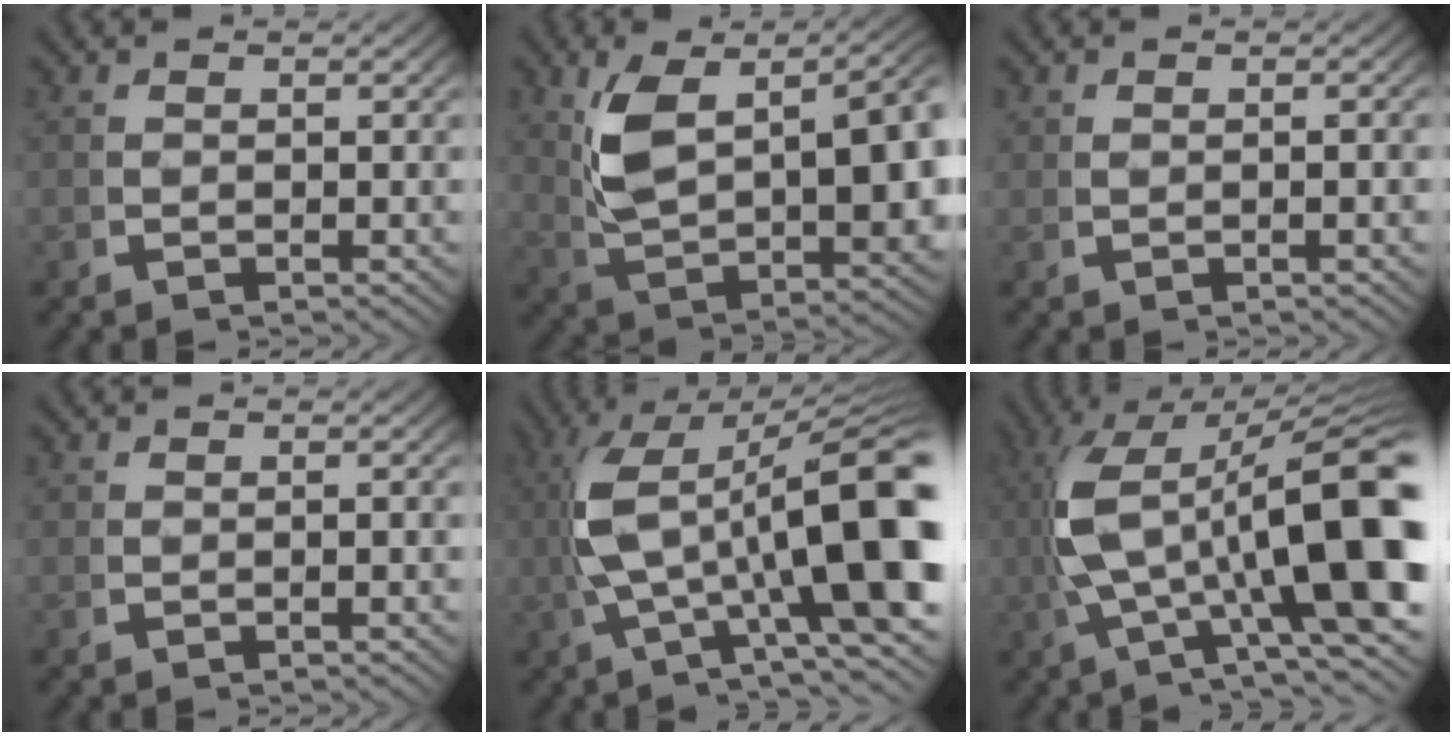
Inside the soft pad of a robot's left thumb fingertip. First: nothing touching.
{"total": 12.5, "force": [1.3, 7.0, 10.2], "torque": [-0.206, -0.026, 0.043]}
{"total": 0.8, "force": [0.2, 0.3, 0.6], "torque": [-0.017, -0.002, 0.007]}
{"total": 0.7, "force": [0.0, 0.5, 0.5], "torque": [-0.016, -0.004, 0.001]}
{"total": 15.6, "force": [0.2, 7.0, 13.9], "torque": [-0.243, -0.006, 0.007]}
{"total": 17.1, "force": [0.1, 7.8, 15.3], "torque": [-0.260, -0.006, 0.008]}